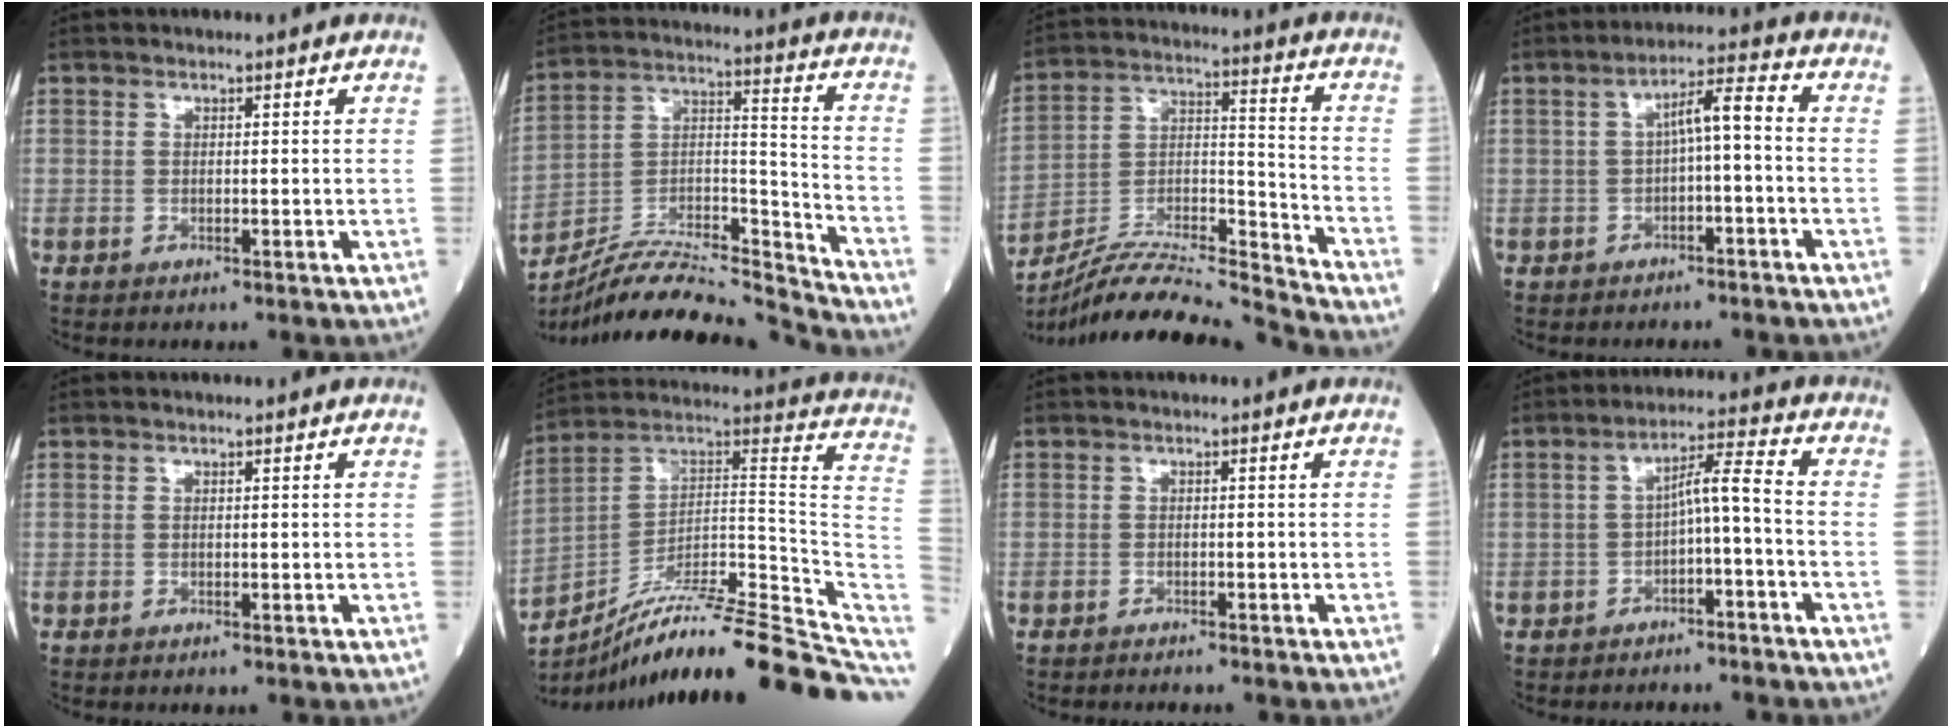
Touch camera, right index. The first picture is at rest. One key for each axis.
{"total": 19.6, "fx": -18.9, "fy": -0.1, "fz": 5.4, "tx": -0.101, "ty": 0.029, "tz": -0.319}
{"total": 19.5, "fx": -18.7, "fy": -1.0, "fz": 5.7, "tx": -0.115, "ty": 0.011, "tz": -0.318}
{"total": 5.1, "fx": -0.6, "fy": 0.8, "fz": 5.0, "tx": -0.079, "ty": 0.024, "tz": -0.010}
{"total": 0.0}
{"total": 25.1, "fx": -19.8, "fy": 1.4, "fz": 15.3, "tx": -0.151, "ty": 0.035, "tz": -0.315}
{"total": 2.0, "fx": -1.9, "fy": 0.0, "fz": 0.5, "tx": -0.008, "ty": -0.002, "tz": -0.023}
{"total": 5.0, "fx": -1.7, "fy": 0.5, "fz": 4.7, "tx": -0.077, "ty": 0.026, "tz": -0.025}